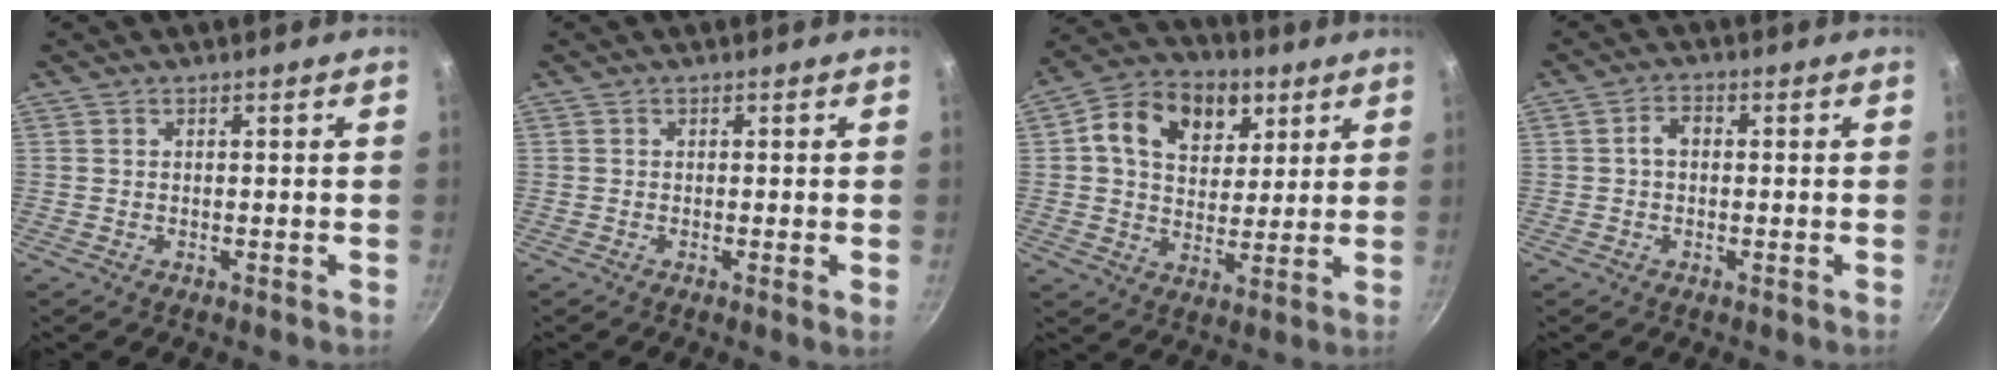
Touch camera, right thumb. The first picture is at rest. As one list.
[{"total": 1.0, "force": [-0.2, -0.1, 1.0], "torque": [-0.016, -0.005, -0.007]}, {"total": 14.5, "force": [5.4, 10.5, 8.4], "torque": [-0.114, -0.005, 0.076]}, {"total": 2.9, "force": [0.0, 2.1, 2.0], "torque": [-0.029, 0.010, -0.004]}]